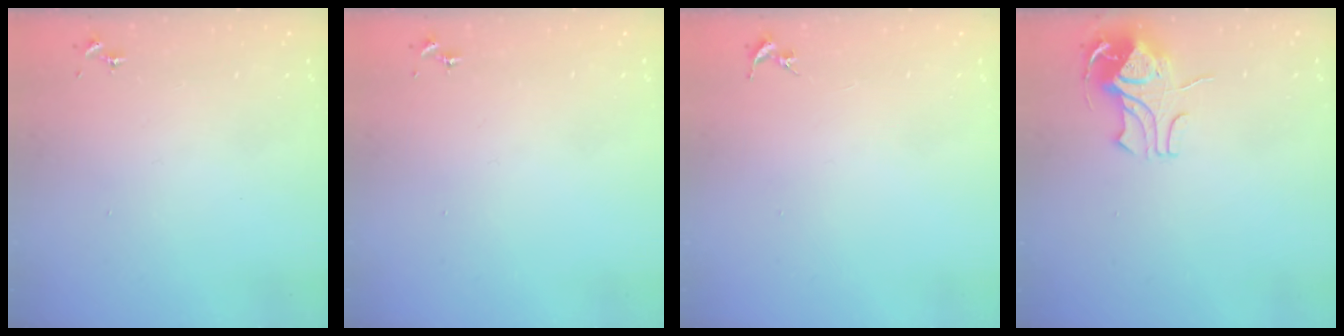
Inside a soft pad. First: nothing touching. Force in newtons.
{"total": 0.0}
{"total": 0.0}
{"total": 8.5, "press": 8.4, "slide": 0.8}